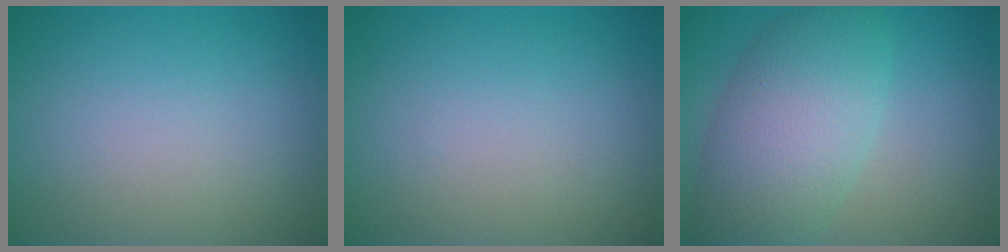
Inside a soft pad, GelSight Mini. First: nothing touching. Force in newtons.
{"total": 0.0}
{"total": 7.6, "press": 7.6, "slide": 0.1}